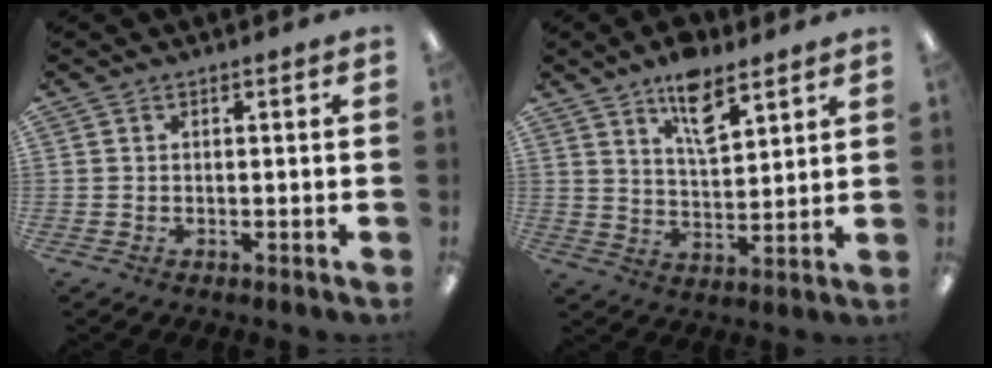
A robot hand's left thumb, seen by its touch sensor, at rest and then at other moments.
{"total": 10.3, "force": [7.2, 4.0, 6.2], "torque": [-0.092, -0.038, 0.122]}